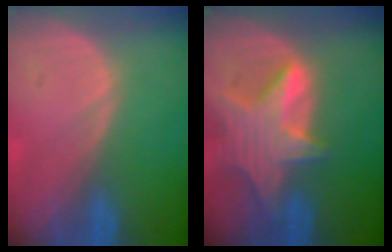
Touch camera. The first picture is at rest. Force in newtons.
{"total": 8.4, "press": 7.5, "slide": 3.9}